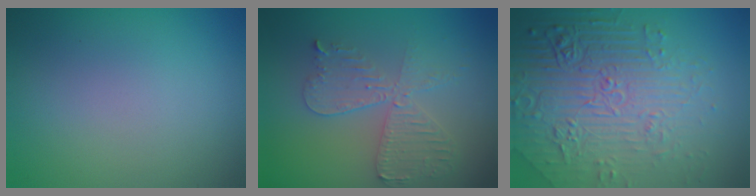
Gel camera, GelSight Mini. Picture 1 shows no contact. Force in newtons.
{"total": 4.6, "press": 4.0, "slide": 2.2}
{"total": 8.6, "press": 6.0, "slide": 6.1}